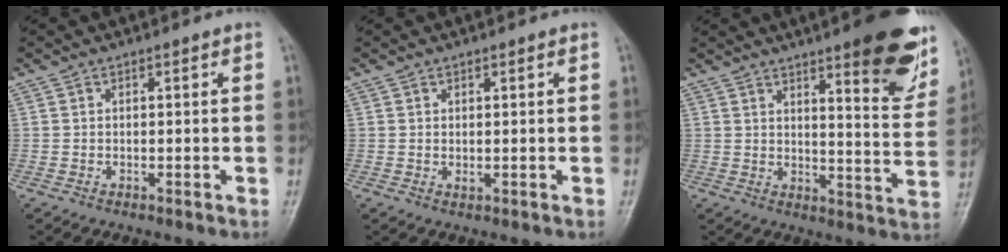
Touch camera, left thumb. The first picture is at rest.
{"total": 0.9, "force": [0.3, 0.4, 0.7], "torque": [-0.012, -0.004, 0.009]}
{"total": 16.2, "force": [9.6, 3.8, 12.5], "torque": [-0.121, -0.056, 0.130]}